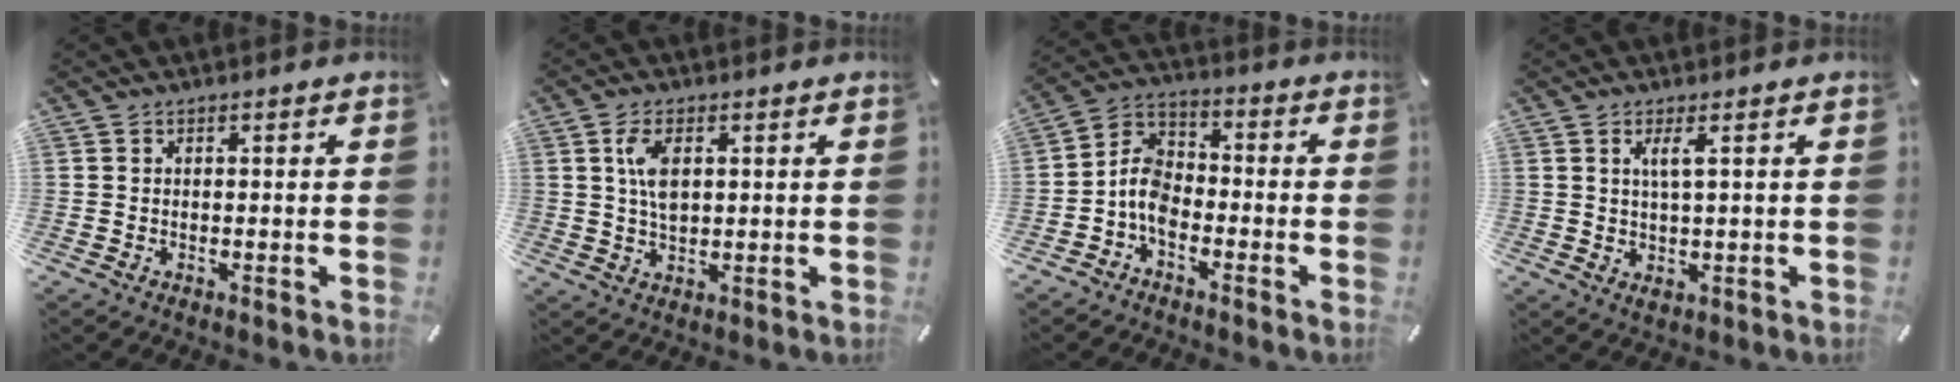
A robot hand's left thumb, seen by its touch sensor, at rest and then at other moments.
{"total": 6.0, "force": [1.6, 3.1, 4.8], "torque": [-0.109, -0.002, 0.021]}
{"total": 7.4, "force": [-3.8, 4.8, 4.2], "torque": [-0.104, 0.006, -0.080]}
{"total": 4.0, "force": [1.5, 0.9, 3.6], "torque": [-0.065, -0.005, 0.023]}